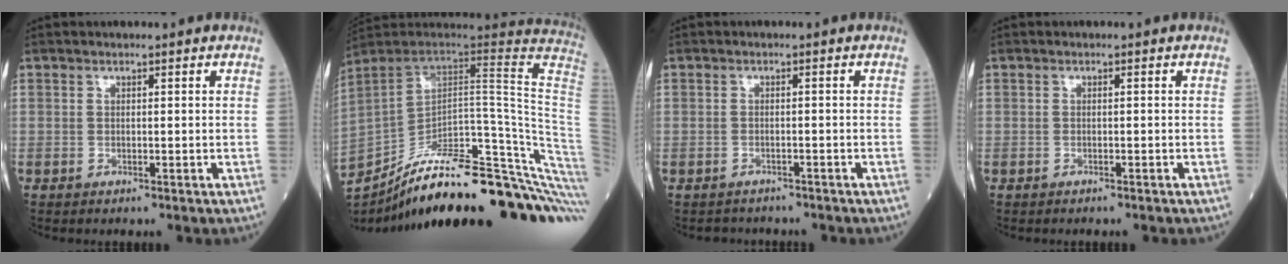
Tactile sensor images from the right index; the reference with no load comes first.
{"total": 37.0, "force": [-27.7, 4.7, 24.1], "torque": [-0.269, -0.039, -0.386]}
{"total": 4.6, "force": [-4.2, 1.9, 0.7], "torque": [-0.016, 0.005, -0.054]}
{"total": 2.1, "force": [-1.7, 0.7, 1.0], "torque": [-0.024, -0.005, -0.016]}